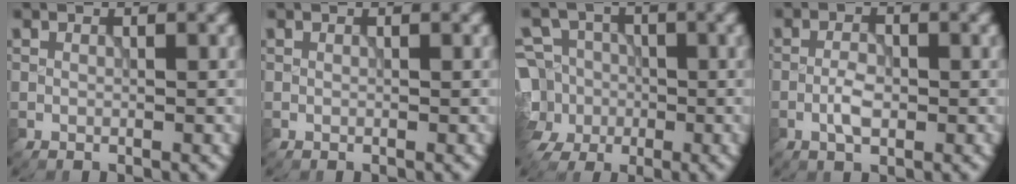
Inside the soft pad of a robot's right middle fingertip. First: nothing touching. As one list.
[{"total": 0.0}, {"total": 7.9, "force": [-2.3, 7.0, 3.0], "torque": [-0.058, 0.009, -0.069]}, {"total": 2.2, "force": [-0.7, 1.0, 1.9], "torque": [-0.034, 0.002, -0.019]}]